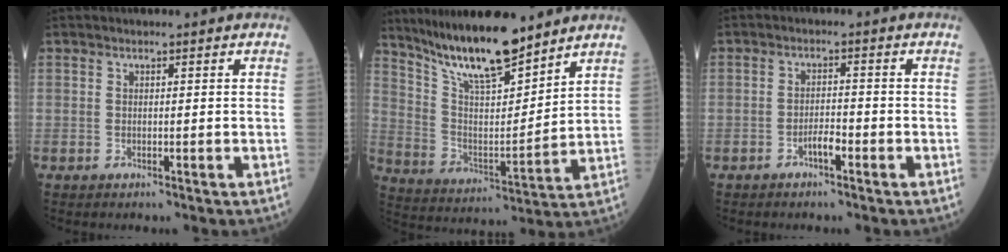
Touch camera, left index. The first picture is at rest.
{"total": 14.8, "force": [12.4, 2.5, 7.7], "torque": [-0.142, -0.003, 0.231]}
{"total": 2.3, "force": [-1.5, 0.5, 1.7], "torque": [-0.028, 0.003, -0.028]}